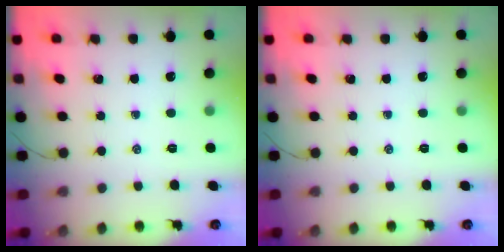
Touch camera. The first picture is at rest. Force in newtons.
{"total": 0.0}